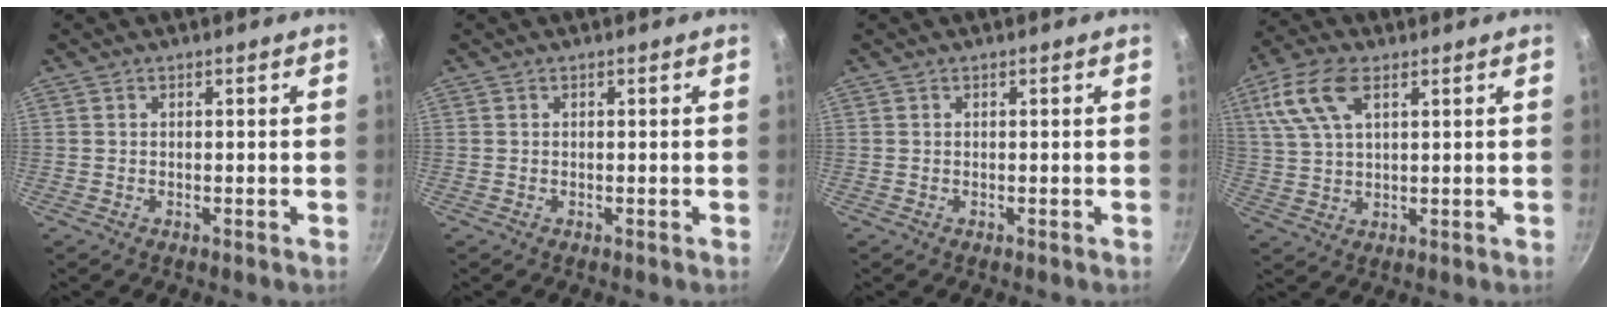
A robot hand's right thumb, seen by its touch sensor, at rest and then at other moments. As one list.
[{"total": 0.0}, {"total": 0.0}, {"total": 10.5, "force": [4.4, 5.3, 7.9], "torque": [-0.159, 0.008, 0.086]}]